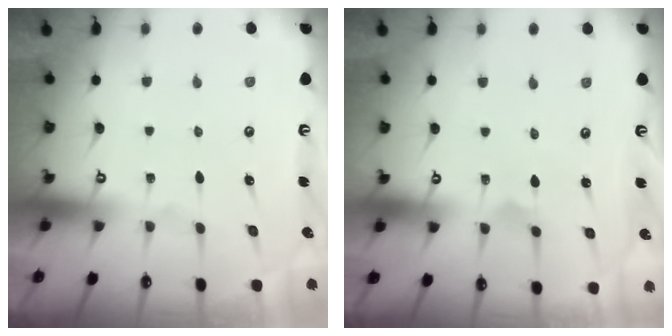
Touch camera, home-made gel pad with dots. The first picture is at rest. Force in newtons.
{"total": 1.8, "press": 1.8, "slide": 0.1}